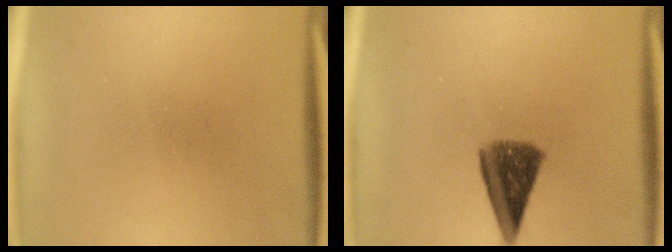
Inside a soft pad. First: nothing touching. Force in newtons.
{"total": 8.1}